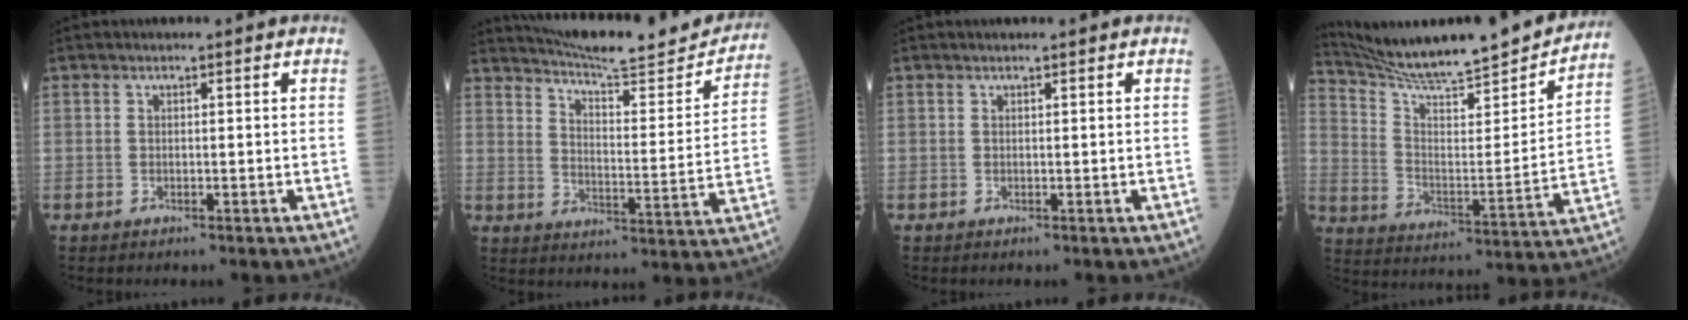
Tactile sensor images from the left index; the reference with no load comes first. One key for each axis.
{"total": 19.3, "fx": 18.3, "fy": 1.9, "fz": 5.9, "tx": -0.082, "ty": -0.046, "tz": 0.242}
{"total": 0.6, "fx": 0.5, "fy": -0.1, "fz": 0.2, "tx": -0.003, "ty": 0.005, "tz": 0.012}
{"total": 22.8, "fx": 21.2, "fy": 0.9, "fz": 8.3, "tx": -0.138, "ty": -0.056, "tz": 0.308}